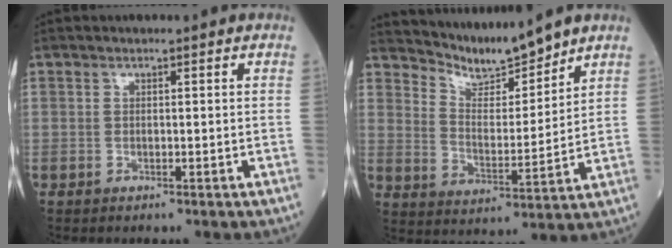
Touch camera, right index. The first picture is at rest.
{"total": 8.3, "force": [8.2, 0.0, 1.1], "torque": [-0.032, -0.003, 0.166]}